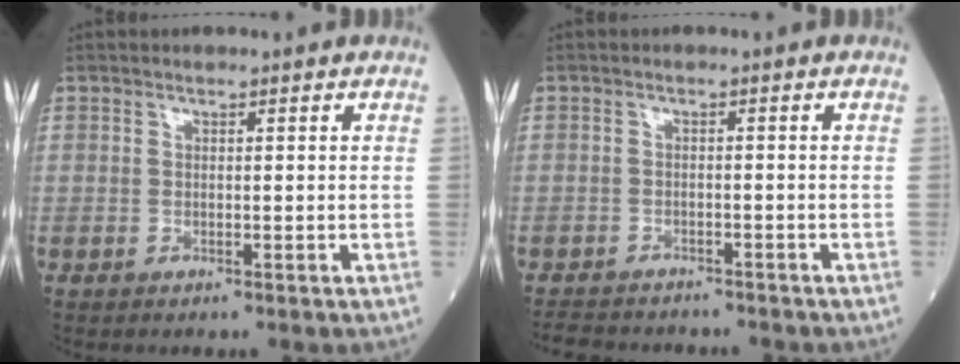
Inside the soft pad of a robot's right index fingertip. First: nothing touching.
{"total": 7.2, "force": [-6.5, 2.4, 1.9], "torque": [-0.030, -0.005, -0.092]}